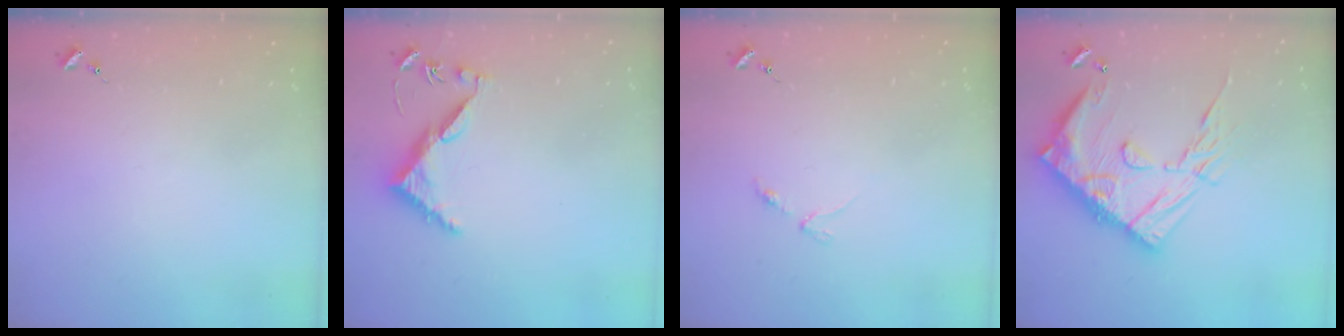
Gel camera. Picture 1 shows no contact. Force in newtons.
{"total": 6.2, "press": 6.2, "slide": 0.5}
{"total": 2.9, "press": 2.8, "slide": 0.4}
{"total": 22.5, "press": 22.4, "slide": 2.1}